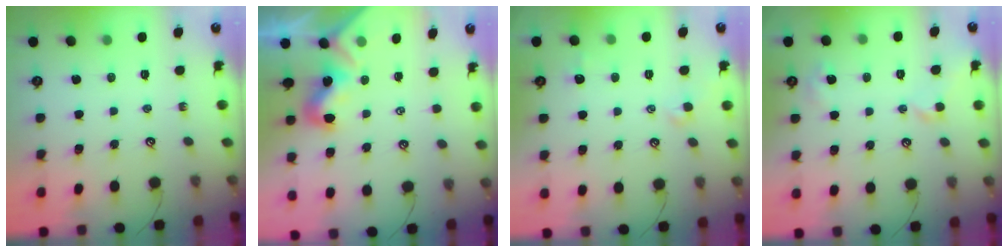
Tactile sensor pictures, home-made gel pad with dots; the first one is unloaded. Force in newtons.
{"total": 1.9, "press": 1.9, "slide": 0.3}
{"total": 1.4, "press": 1.3, "slide": 0.5}
{"total": 2.9, "press": 2.8, "slide": 0.6}